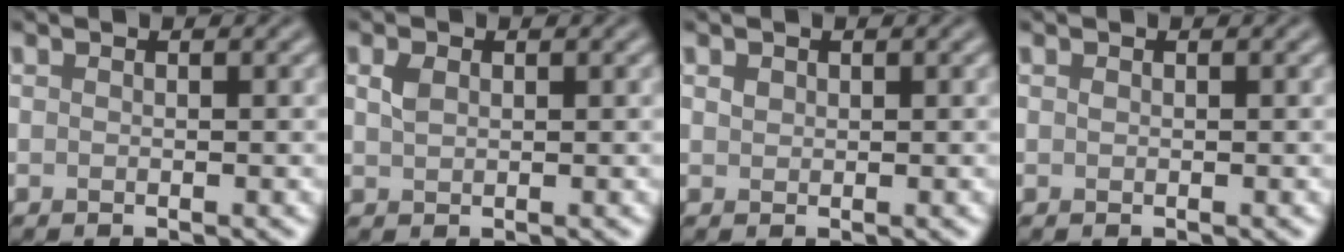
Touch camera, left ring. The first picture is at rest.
{"total": 1.3, "force": [0.5, 0.8, 0.8], "torque": [-0.019, 0.002, 0.012]}
{"total": 0.7, "force": [0.4, 0.5, 0.2], "torque": [-0.005, -0.001, 0.008]}
{"total": 0.0}